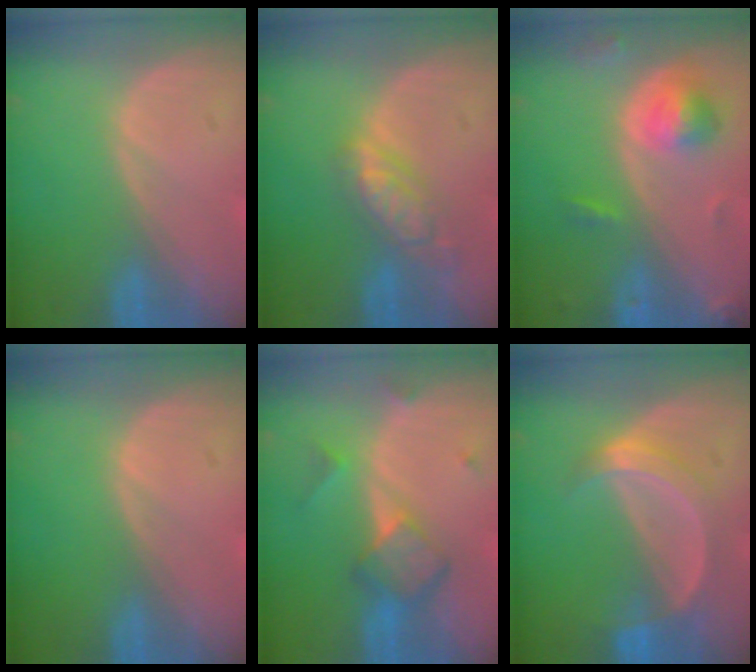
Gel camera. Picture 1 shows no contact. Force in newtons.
{"total": 5.5, "press": 5.0, "slide": 2.4}
{"total": 5.4, "press": 5.0, "slide": 2.1}
{"total": 0.0}
{"total": 5.6, "press": 5.4, "slide": 1.2}
{"total": 5.3, "press": 5.2, "slide": 1.2}